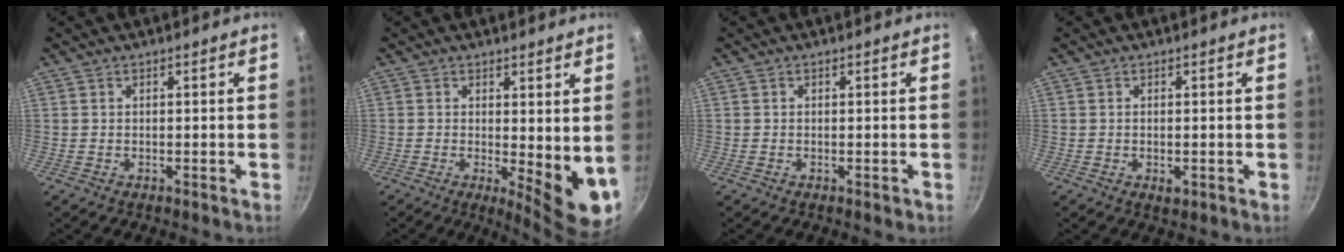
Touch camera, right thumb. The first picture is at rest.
{"total": 8.5, "force": [0.3, 3.1, 7.9], "torque": [-0.094, -0.021, 0.009]}
{"total": 0.6, "force": [-0.3, 0.4, 0.4], "torque": [-0.003, 0.002, -0.004]}
{"total": 1.8, "force": [-0.5, 1.0, 1.4], "torque": [-0.022, -0.003, -0.006]}